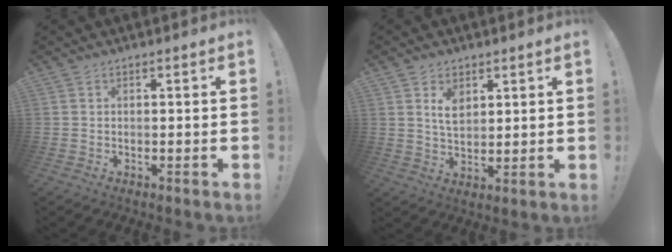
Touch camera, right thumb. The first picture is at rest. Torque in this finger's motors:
{"motor_torque": [0.68, 0.72, -0.11, 0.21, 0.01]}